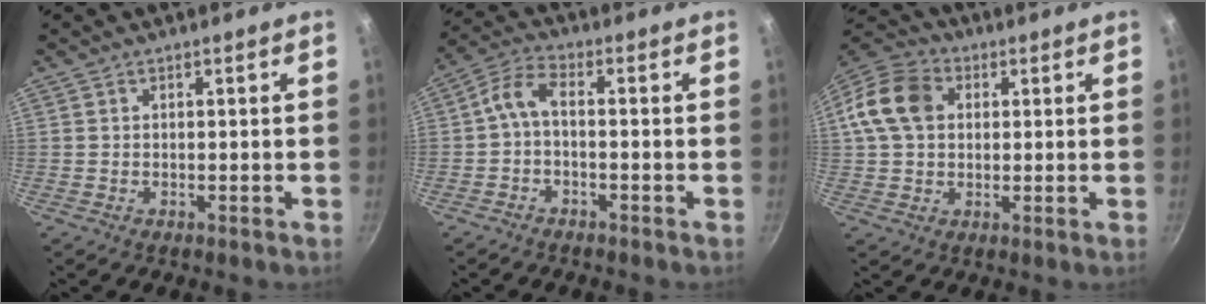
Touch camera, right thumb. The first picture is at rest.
{"total": 4.8, "force": [-1.3, 2.1, 4.1], "torque": [-0.100, 0.030, -0.035]}
{"total": 12.1, "force": [2.2, 9.4, 7.4], "torque": [-0.122, 0.021, 0.024]}